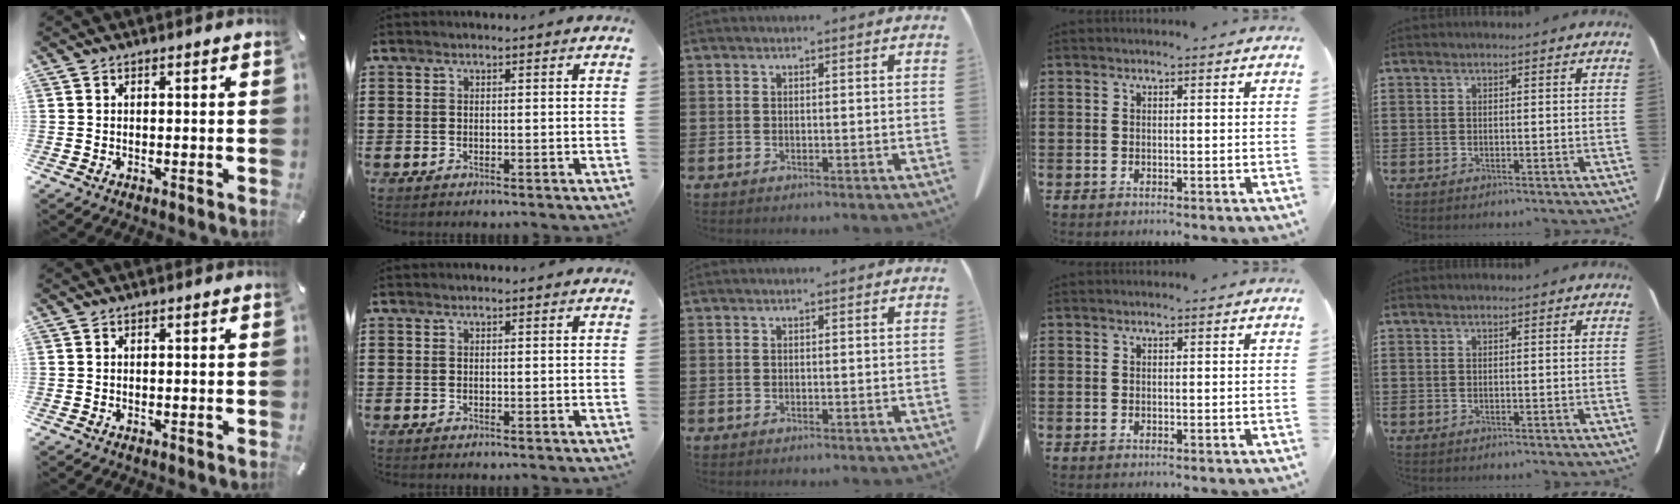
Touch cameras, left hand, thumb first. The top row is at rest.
{}